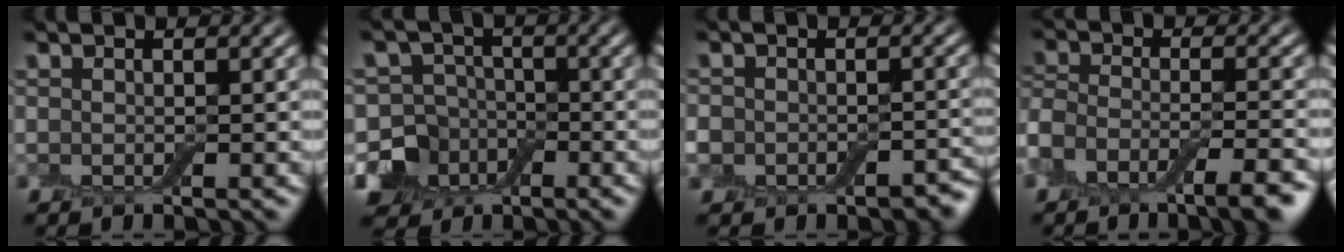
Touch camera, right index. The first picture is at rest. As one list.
[{"total": 7.7, "force": [-3.1, 6.8, 2.0], "torque": [-0.022, -0.003, -0.083]}, {"total": 5.5, "force": [-3.2, 4.0, 2.1], "torque": [-0.023, -0.009, -0.052]}, {"total": 6.5, "force": [-4.3, 2.0, 4.5], "torque": [-0.078, -0.004, -0.083]}]